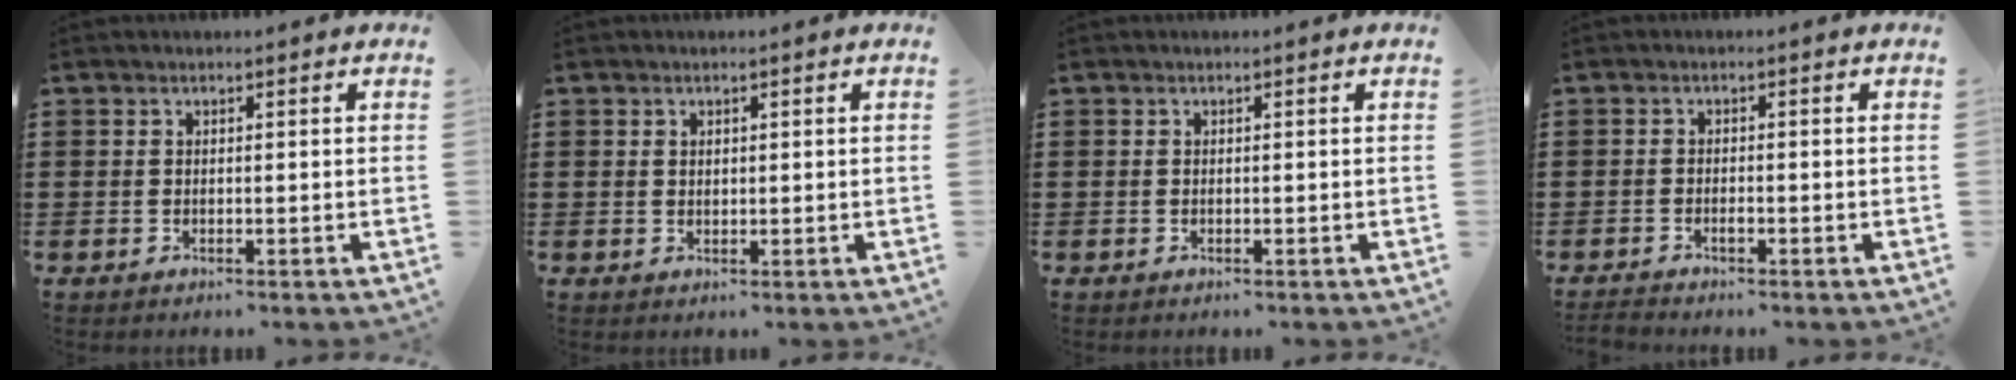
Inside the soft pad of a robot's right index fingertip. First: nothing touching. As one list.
[{"total": 0.8, "force": [0.5, 0.5, 0.3], "torque": [-0.007, 0.004, 0.009]}, {"total": 0.0}, {"total": 1.1, "force": [-0.9, 0.2, 0.6], "torque": [-0.014, -0.004, -0.015]}]